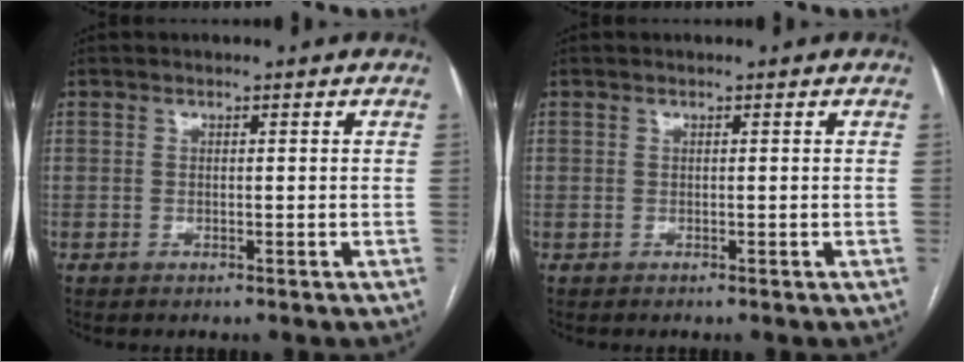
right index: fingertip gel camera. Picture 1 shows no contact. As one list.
[{"total": 0.0}]